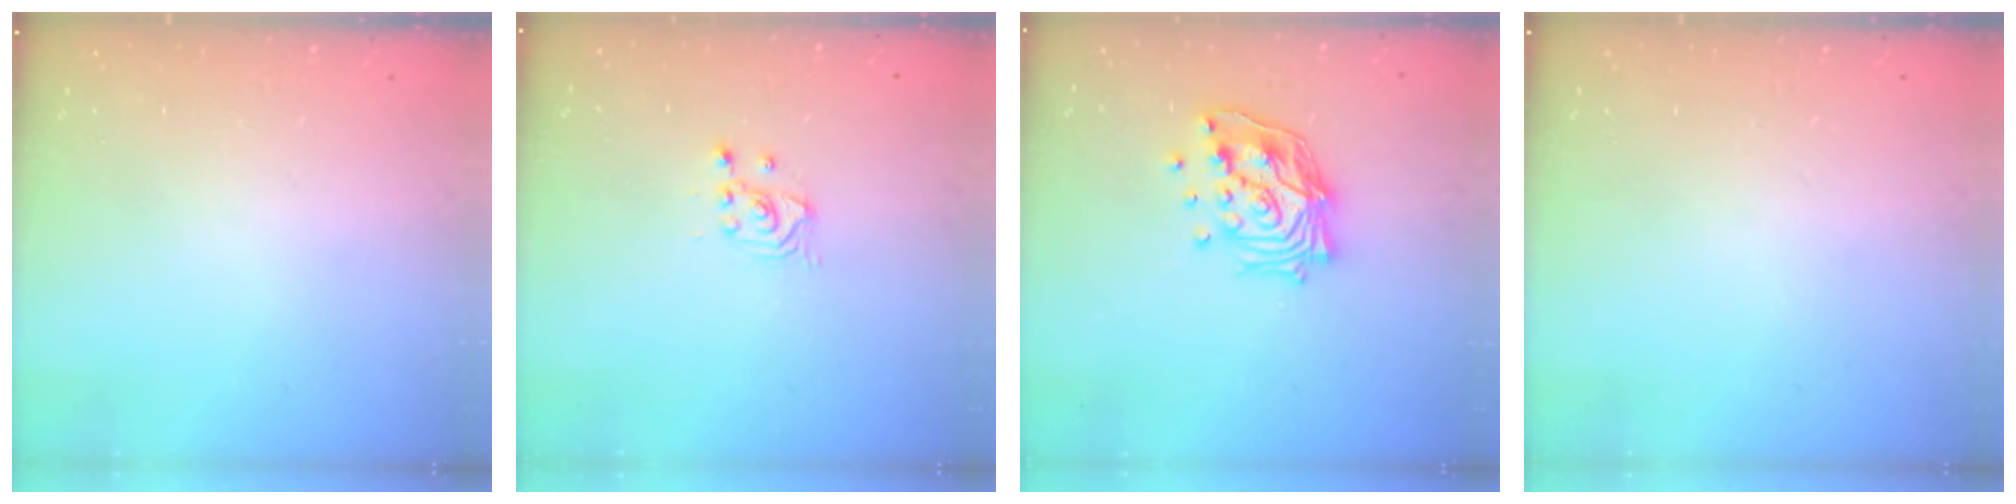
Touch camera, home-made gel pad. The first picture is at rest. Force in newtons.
{"total": 2.4, "press": 2.3, "slide": 0.2}
{"total": 16.0, "press": 15.8, "slide": 2.3}
{"total": 0.0}